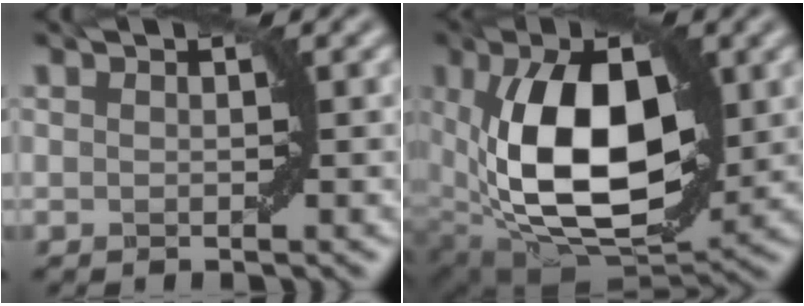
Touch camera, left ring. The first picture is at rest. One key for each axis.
{"total": 14.2, "fx": 1.2, "fy": 7.8, "fz": 11.7, "tx": -0.206, "ty": 0.002, "tz": 0.019}